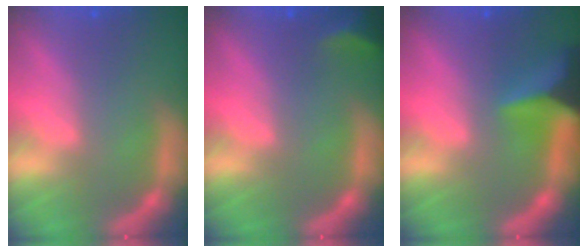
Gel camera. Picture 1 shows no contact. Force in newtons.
{"total": 2.9}
{"total": 7.5}